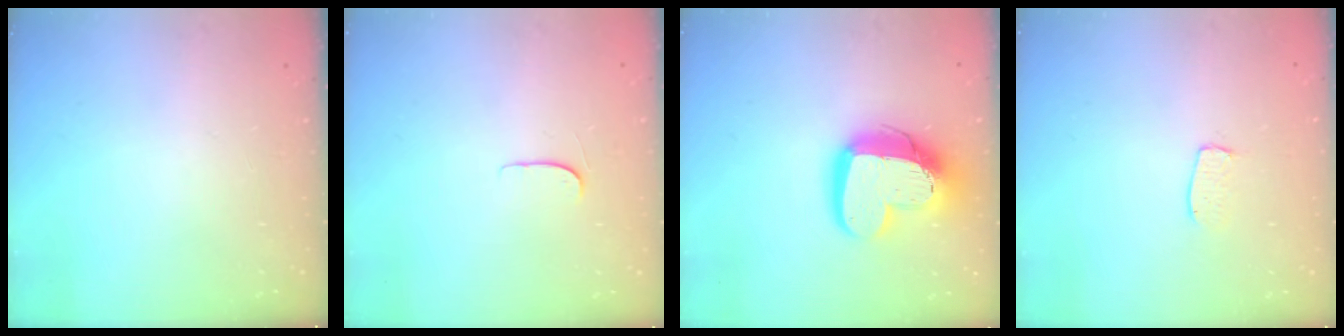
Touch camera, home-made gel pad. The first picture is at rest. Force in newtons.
{"total": 4.3, "press": 4.3, "slide": 0.5}
{"total": 17.3, "press": 17.3, "slide": 1.6}
{"total": 3.9, "press": 3.9, "slide": 0.3}